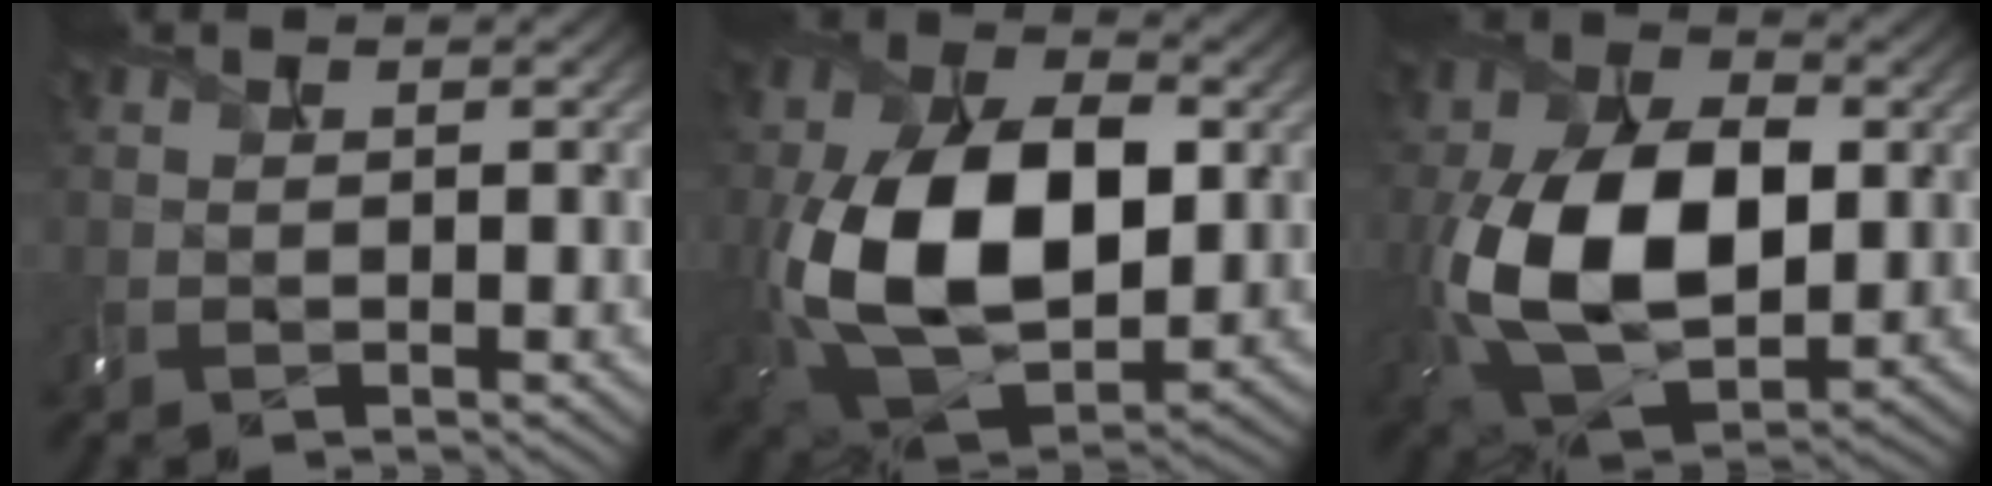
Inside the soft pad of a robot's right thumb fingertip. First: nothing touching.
{"total": 16.1, "force": [-0.6, 10.2, 12.4], "torque": [-0.253, -0.005, 0.001]}
{"total": 14.3, "force": [-1.1, 9.0, 11.0], "torque": [-0.234, -0.005, -0.010]}